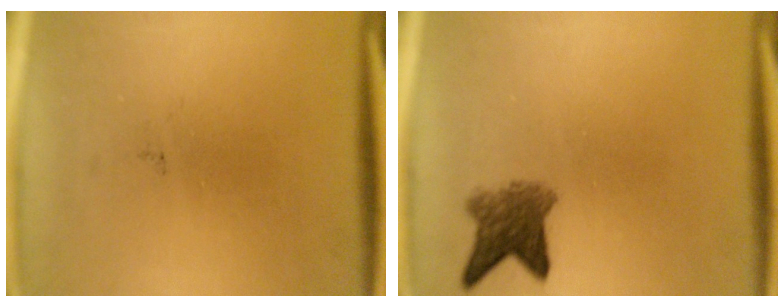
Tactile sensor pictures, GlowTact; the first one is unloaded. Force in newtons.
{"total": 4.6}